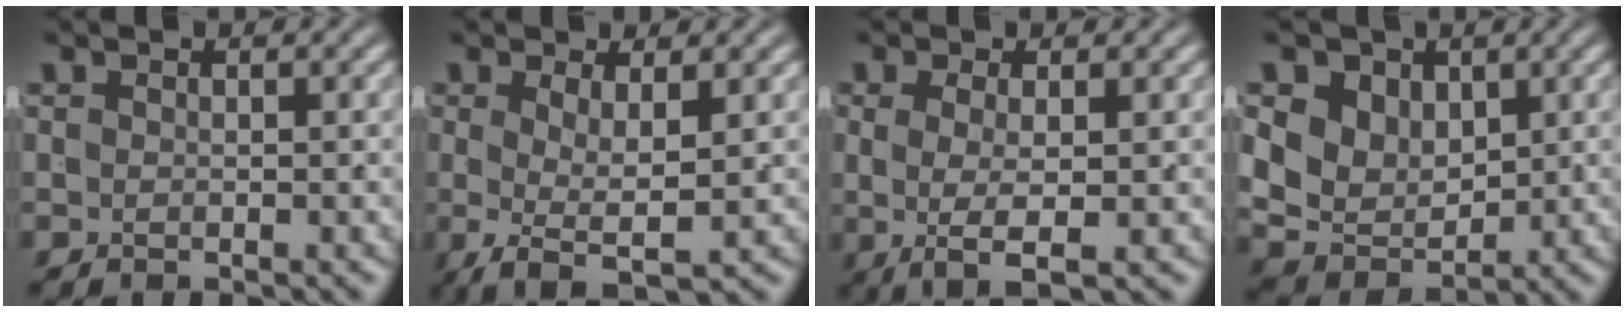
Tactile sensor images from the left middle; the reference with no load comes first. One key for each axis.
{"total": 4.1, "fx": -1.6, "fy": 1.0, "fz": 3.6, "tx": -0.061, "ty": -0.030, "tz": -0.009}
{"total": 4.5, "fx": -0.4, "fy": 1.4, "fz": 4.2, "tx": -0.073, "ty": -0.011, "tz": 0.001}
{"total": 11.2, "fx": 0.7, "fy": 9.6, "fz": 5.8, "tx": -0.143, "ty": -0.035, "tz": 0.013}